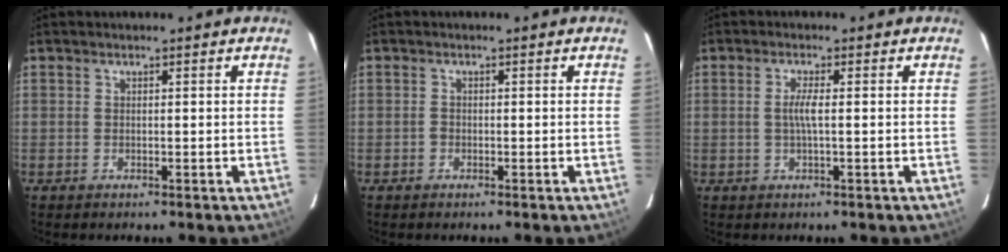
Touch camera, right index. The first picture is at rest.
{"total": 0.7, "force": [-0.5, 0.6, 0.1], "torque": [0.000, 0.002, -0.009]}
{"total": 2.6, "force": [-0.1, 0.0, 2.6], "torque": [-0.053, 0.000, -0.003]}